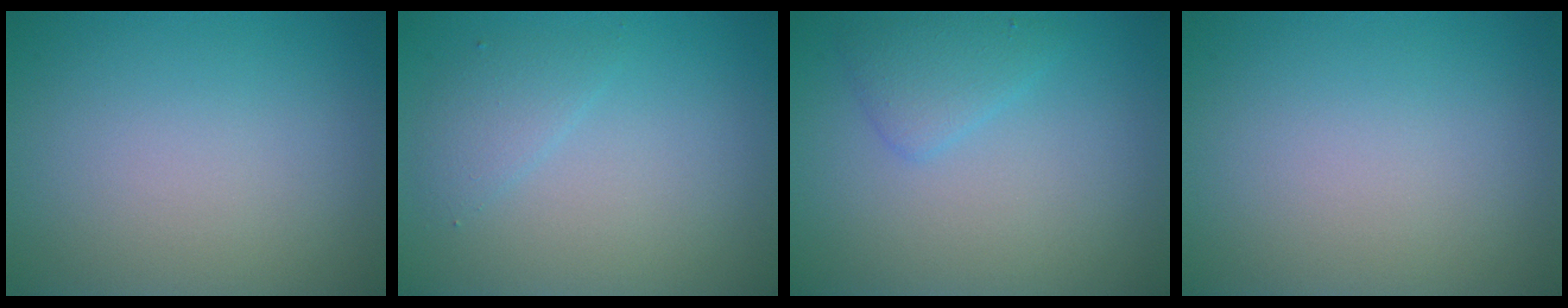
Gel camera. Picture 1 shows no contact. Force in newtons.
{"total": 1.6, "press": 1.6, "slide": 0.3}
{"total": 2.0, "press": 2.0, "slide": 0.1}
{"total": 0.0}